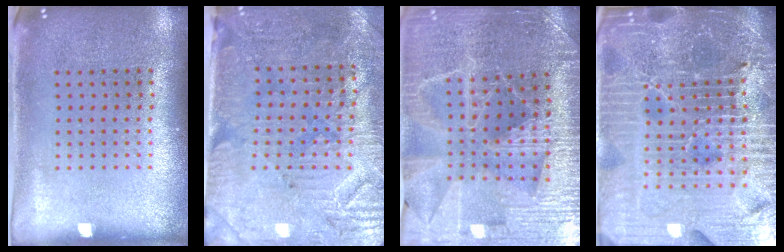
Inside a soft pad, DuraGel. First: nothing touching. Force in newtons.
{"total": 3.2, "press": 2.9, "slide": 1.4}
{"total": 3.8, "press": 3.7, "slide": 0.9}
{"total": 7.3, "press": 6.3, "slide": 3.7}